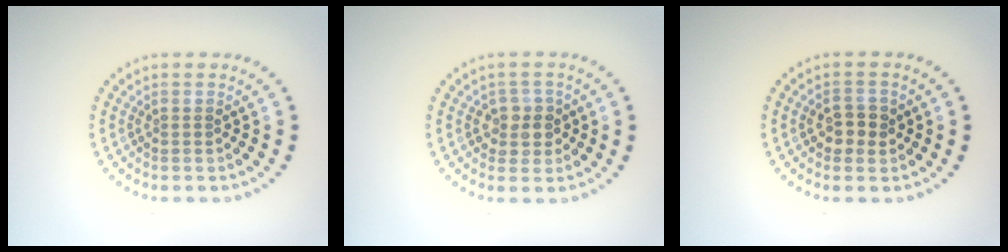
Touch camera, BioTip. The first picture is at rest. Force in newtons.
{"total": 2.1, "press": 2.0, "slide": 0.8}
{"total": 2.3, "press": 2.3, "slide": 0.3}